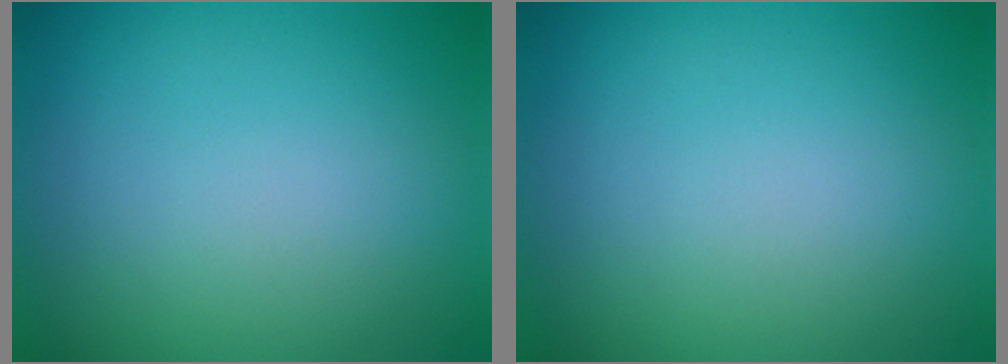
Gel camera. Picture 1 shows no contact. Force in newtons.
{"total": 0.0}